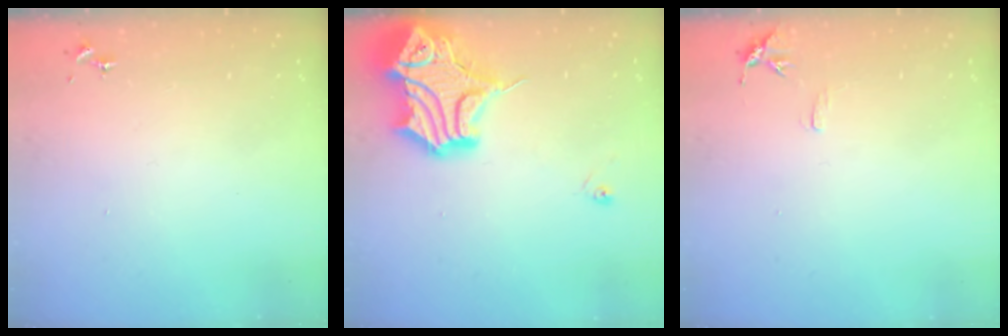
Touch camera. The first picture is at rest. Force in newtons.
{"total": 20.1, "press": 20.0, "slide": 2.2}
{"total": 6.4, "press": 6.4, "slide": 0.5}